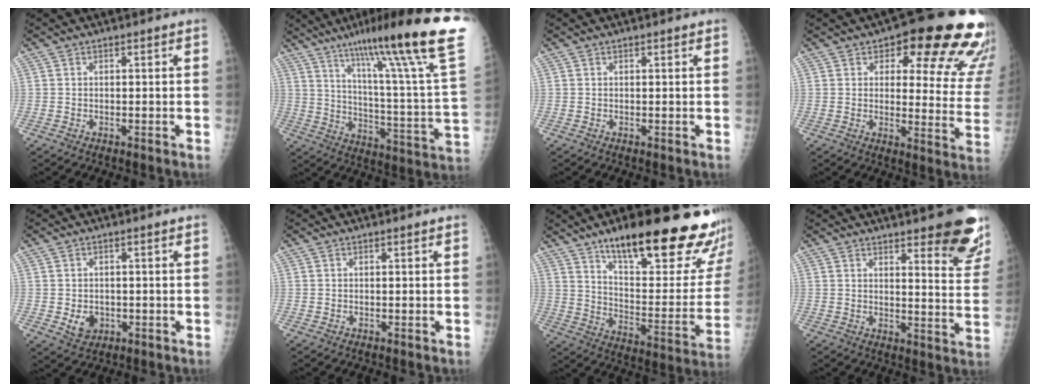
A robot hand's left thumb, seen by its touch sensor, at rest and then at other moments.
{"total": 30.0, "force": [18.8, 2.1, 23.4], "torque": [-0.313, -0.070, 0.279]}
{"total": 0.6, "force": [0.5, 0.1, 0.4], "torque": [-0.005, 0.000, 0.007]}
{"total": 21.1, "force": [12.8, 7.9, 14.8], "torque": [-0.126, -0.065, 0.147]}
{"total": 3.5, "force": [-0.6, 2.9, 1.9], "torque": [-0.017, -0.001, 0.001]}
{"total": 0.0}
{"total": 30.7, "force": [20.3, 8.0, 21.6], "torque": [-0.250, -0.082, 0.296]}
{"total": 15.7, "force": [10.8, 3.9, 10.7], "torque": [-0.096, -0.069, 0.125]}